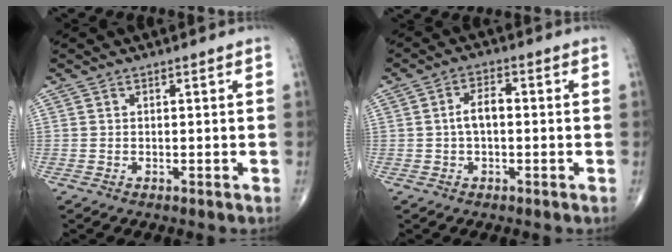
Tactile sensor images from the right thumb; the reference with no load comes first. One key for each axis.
{"total": 4.1, "fx": -0.3, "fy": 2.2, "fz": 3.4, "tx": -0.060, "ty": 0.016, "tz": -0.010}